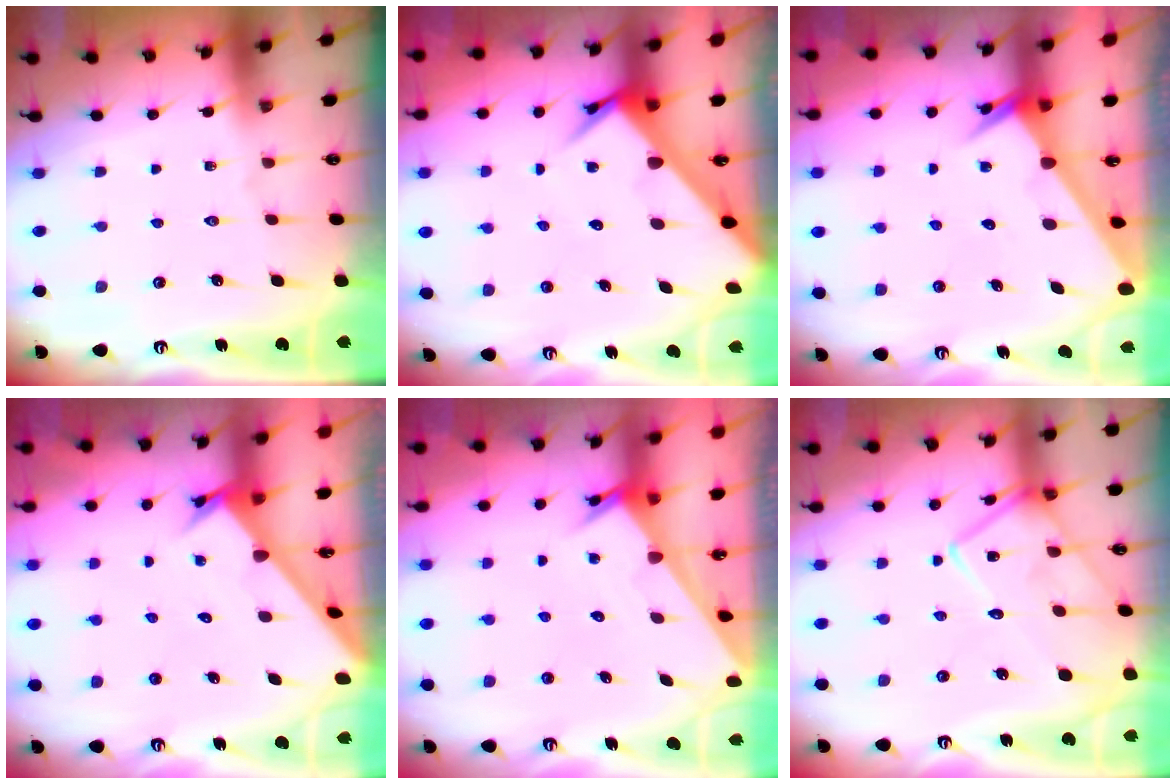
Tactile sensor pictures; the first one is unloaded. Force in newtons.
{"total": 7.2, "press": 7.2, "slide": 0.5}
{"total": 3.2, "press": 3.2, "slide": 0.1}
{"total": 2.6, "press": 2.6, "slide": 0.3}
{"total": 2.4, "press": 2.4, "slide": 0.1}
{"total": 14.8, "press": 14.8, "slide": 1.0}